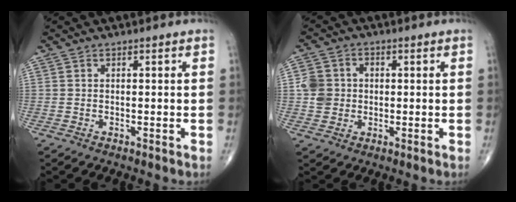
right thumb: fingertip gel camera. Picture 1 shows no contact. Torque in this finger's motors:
{"motor_torque": [0.52, 1.51, 0.51, 0.05, 0.06]}